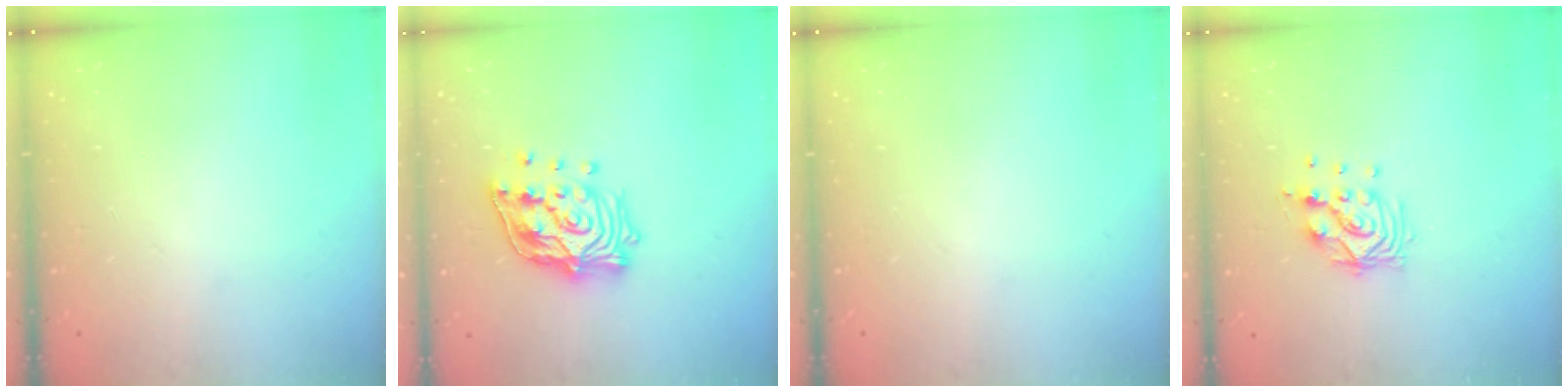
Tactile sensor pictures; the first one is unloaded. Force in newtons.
{"total": 16.8, "press": 16.6, "slide": 2.6}
{"total": 0.0}
{"total": 9.8, "press": 9.8, "slide": 0.7}